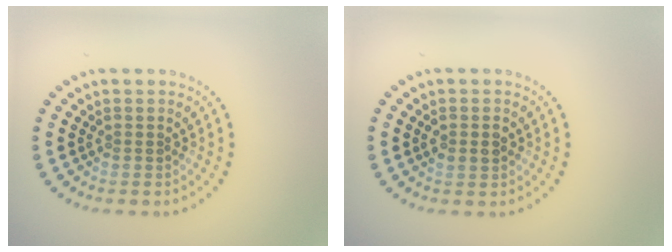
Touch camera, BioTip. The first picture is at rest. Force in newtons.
{"total": 1.4, "press": 1.4, "slide": 0.2}